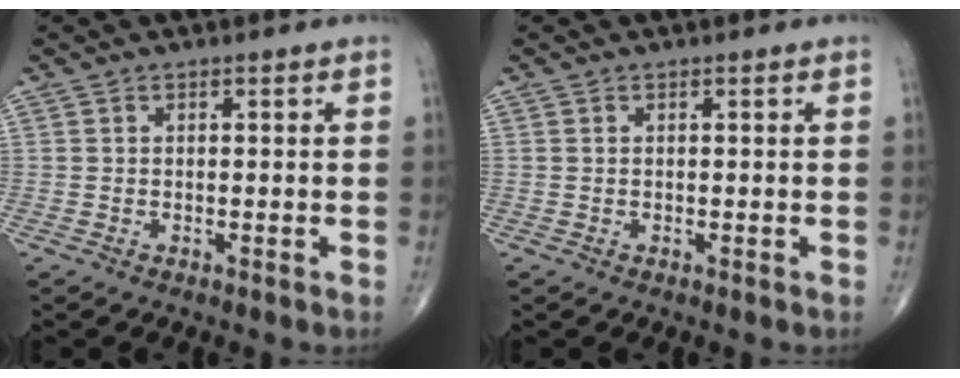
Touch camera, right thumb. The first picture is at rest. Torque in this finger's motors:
{"motor_torque": [0.18, 0.04, -0.19, -0.26, -0.01]}